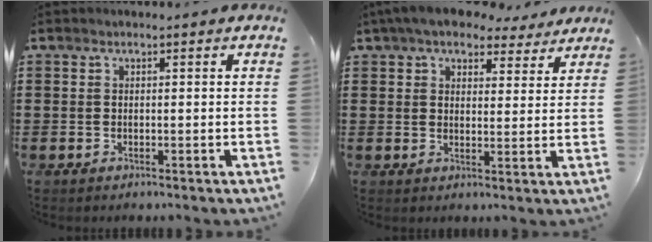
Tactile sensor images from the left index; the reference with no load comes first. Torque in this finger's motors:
{"motor_torque": [1.46, -0.68, 0.98, 0.21]}